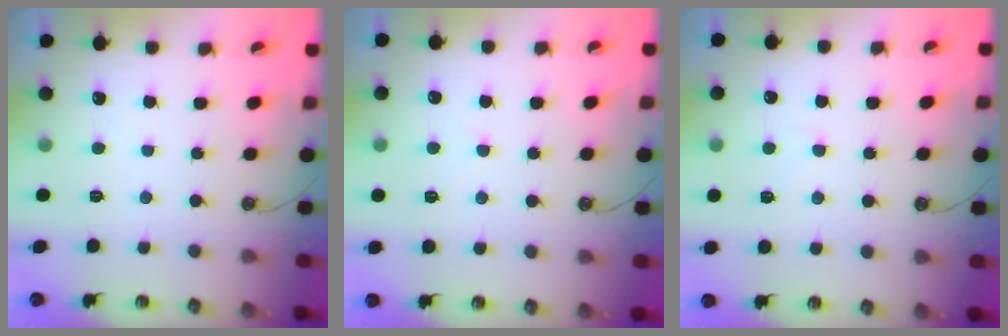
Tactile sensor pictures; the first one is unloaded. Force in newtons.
{"total": 2.0, "press": 2.0, "slide": 0.4}
{"total": 3.2, "press": 3.1, "slide": 0.9}